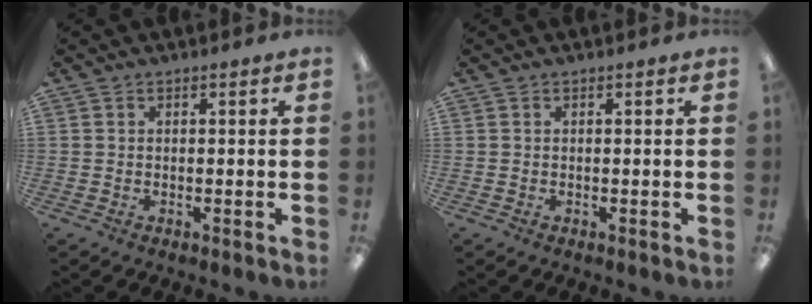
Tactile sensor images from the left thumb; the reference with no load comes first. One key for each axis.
{"total": 0.0}